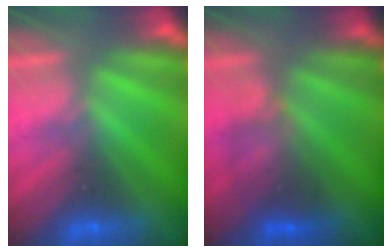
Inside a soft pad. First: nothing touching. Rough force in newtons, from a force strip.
{"total": 2.5}